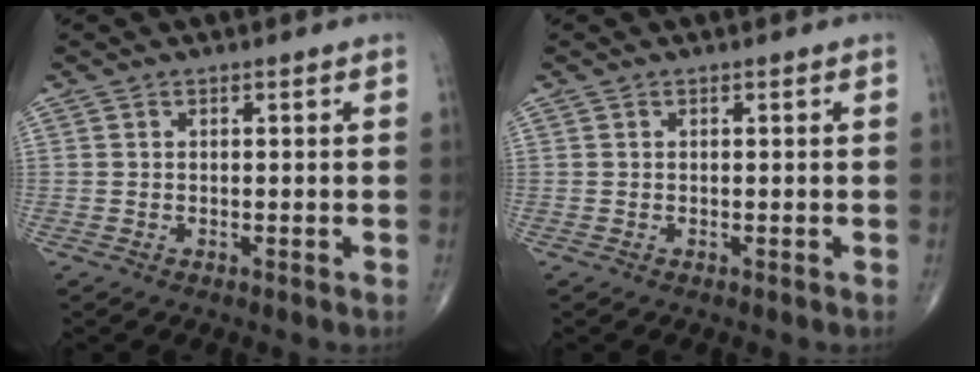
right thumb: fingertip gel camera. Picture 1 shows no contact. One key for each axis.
{"total": 0.0}